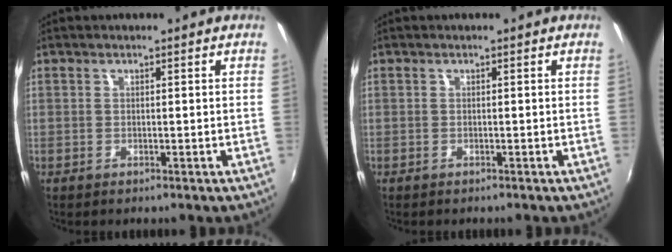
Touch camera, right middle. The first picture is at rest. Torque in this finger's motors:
{"motor_torque": [0.34, -0.49, 0.00, 0.00]}